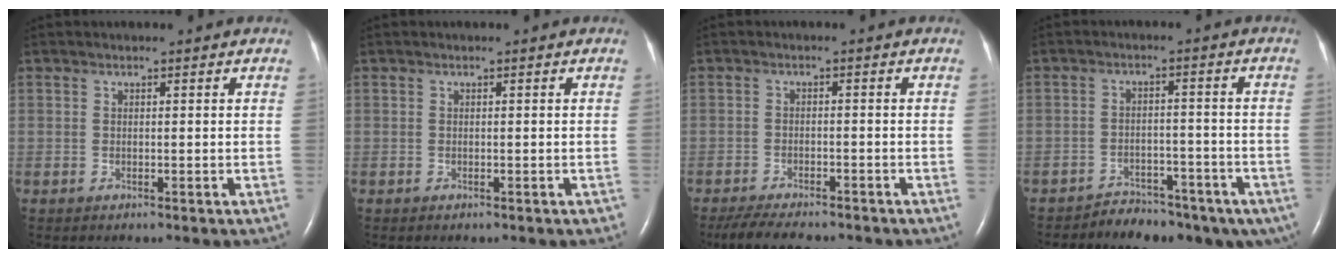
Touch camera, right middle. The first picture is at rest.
{"total": 1.0, "force": [-0.7, 0.4, 0.5], "torque": [-0.006, -0.001, -0.006]}
{"total": 8.5, "force": [-7.3, 2.0, 3.9], "torque": [-0.063, -0.014, -0.109]}
{"total": 9.9, "force": [-7.8, 5.2, 3.2], "torque": [-0.030, 0.022, -0.101]}